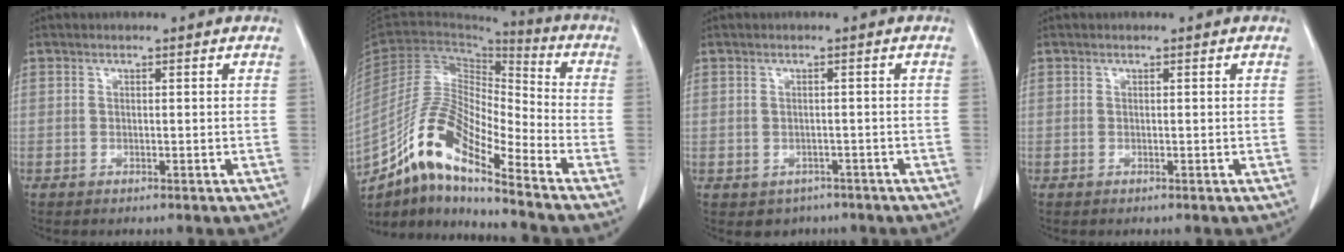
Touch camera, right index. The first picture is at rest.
{"total": 14.3, "force": [-10.1, 2.3, 9.8], "torque": [-0.194, 0.009, -0.185]}
{"total": 3.0, "force": [-2.0, 2.3, 0.3], "torque": [-0.002, 0.008, -0.023]}
{"total": 0.0}